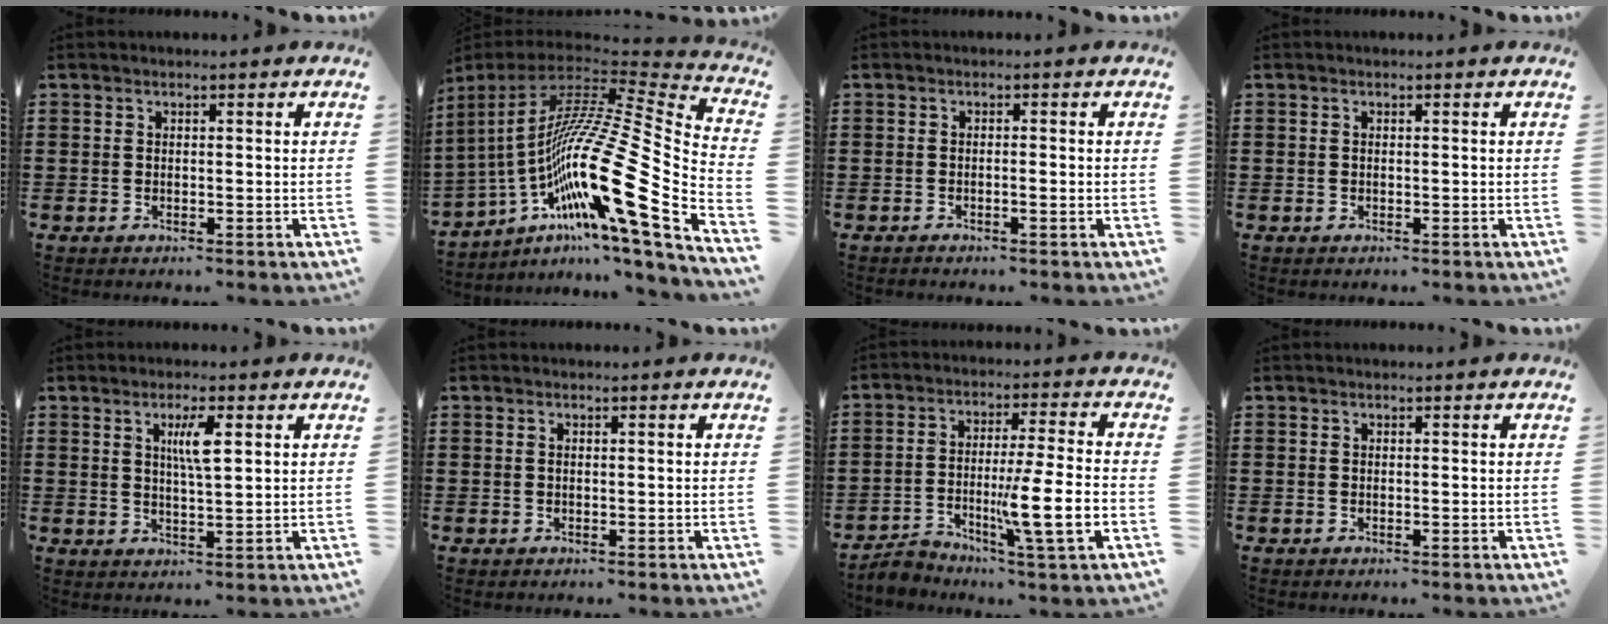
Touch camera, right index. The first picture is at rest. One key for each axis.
{"total": 21.7, "fx": -5.7, "fy": 3.2, "fz": 20.6, "tx": -0.403, "ty": -0.030, "tz": -0.121}
{"total": 0.8, "fx": -0.6, "fy": -0.1, "fz": 0.5, "tx": -0.008, "ty": -0.001, "tz": -0.012}
{"total": 0.0}
{"total": 4.3, "fx": 1.5, "fy": 0.8, "fz": 3.9, "tx": -0.082, "ty": 0.007, "tz": 0.021}
{"total": 0.6, "fx": 0.0, "fy": 0.1, "fz": 0.6, "tx": -0.013, "ty": -0.002, "tz": 0.001}
{"total": 8.7, "fx": -3.8, "fy": 0.4, "fz": 7.8, "tx": -0.136, "ty": -0.001, "tz": -0.068}
{"total": 0.0}